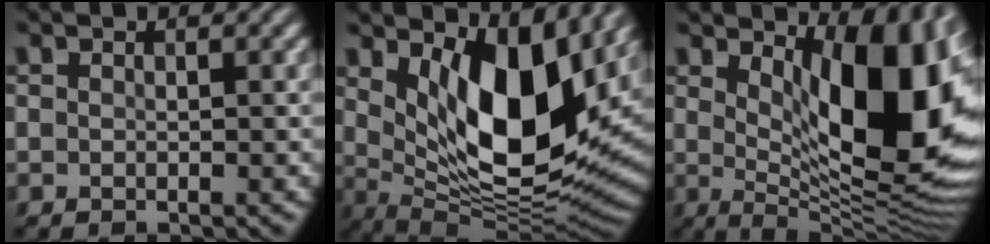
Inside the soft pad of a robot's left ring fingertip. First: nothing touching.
{"total": 11.8, "force": [3.4, 5.2, 10.0], "torque": [-0.159, -0.021, 0.066]}
{"total": 12.9, "force": [3.0, 5.4, 11.3], "torque": [-0.135, -0.011, 0.048]}